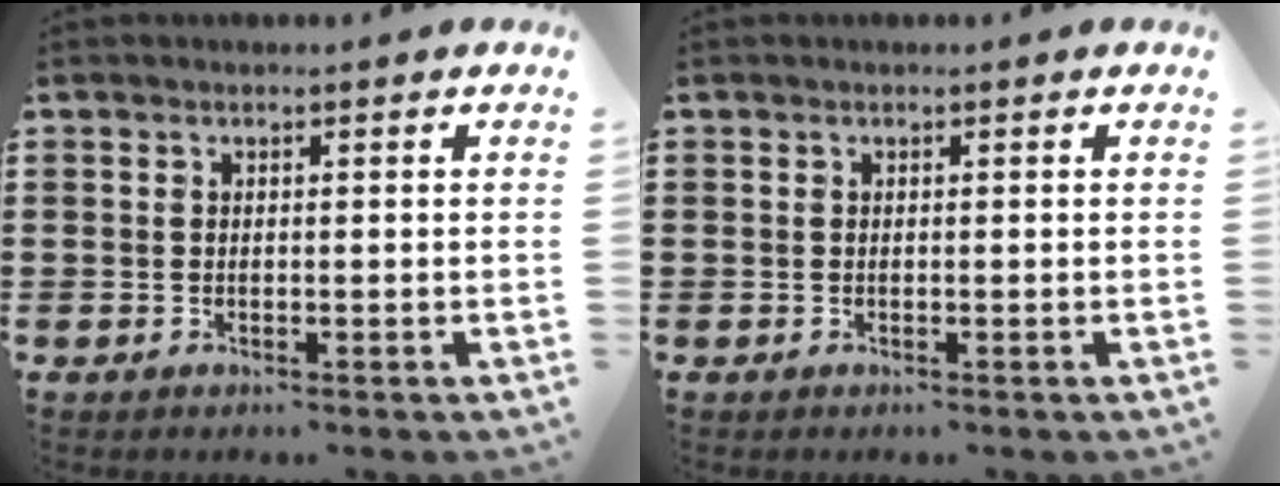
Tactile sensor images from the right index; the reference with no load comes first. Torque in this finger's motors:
{"motor_torque": [0.04, 0.05, 0.00, 0.00]}